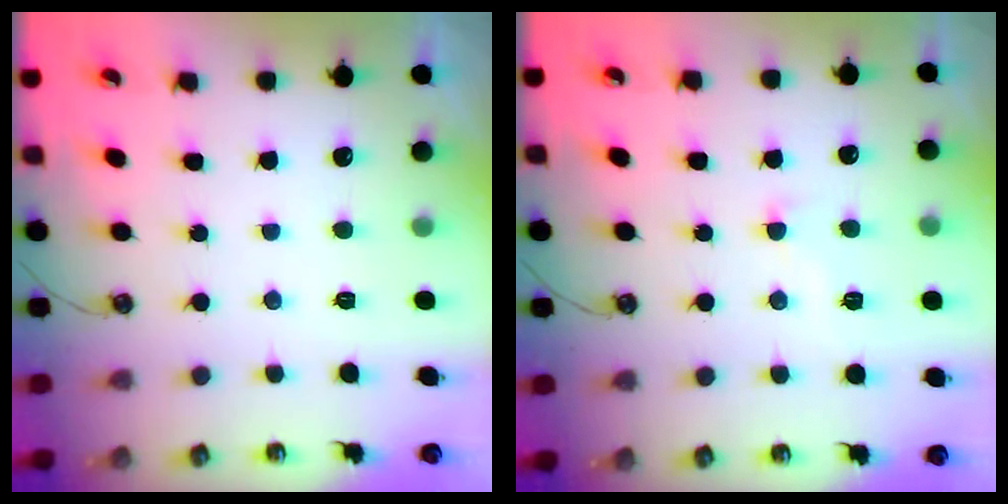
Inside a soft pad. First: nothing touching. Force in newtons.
{"total": 1.2, "press": 1.2, "slide": 0.1}